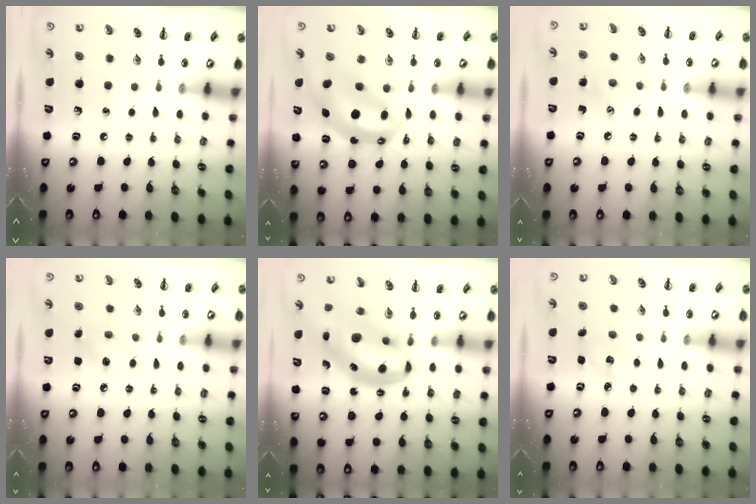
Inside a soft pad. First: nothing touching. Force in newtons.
{"total": 8.3, "press": 8.0, "slide": 2.1}
{"total": 5.8, "press": 5.6, "slide": 1.5}
{"total": 5.0, "press": 4.8, "slide": 1.3}
{"total": 10.1, "press": 9.8, "slide": 2.3}
{"total": 3.9, "press": 3.8, "slide": 1.1}